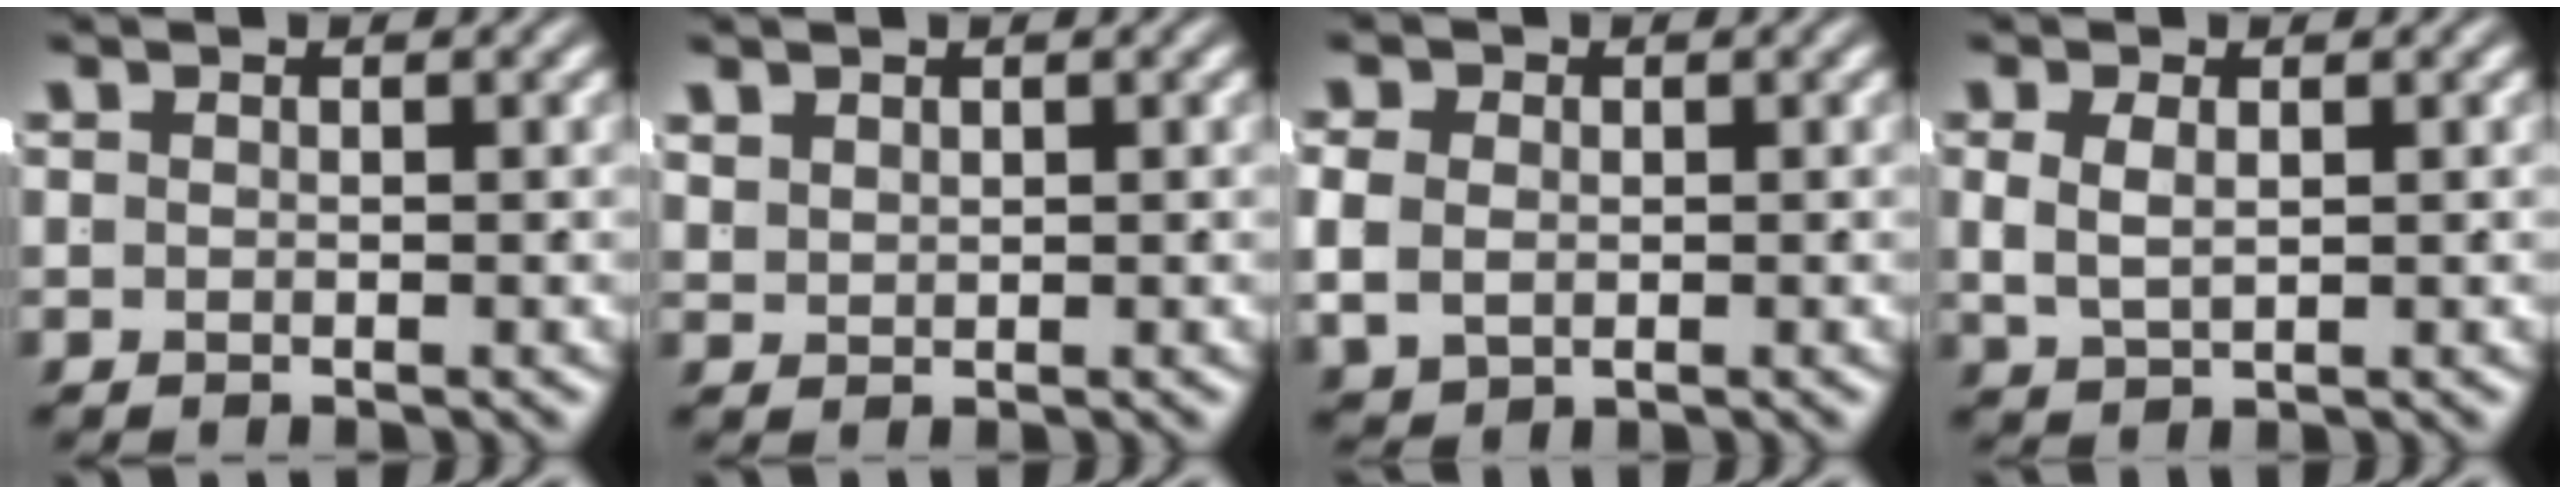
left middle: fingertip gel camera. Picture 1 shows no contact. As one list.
[{"total": 1.1, "force": [1.1, -0.2, 0.2], "torque": [0.007, 0.000, 0.031]}, {"total": 2.9, "force": [0.0, 2.3, 1.6], "torque": [-0.041, -0.013, 0.012]}, {"total": 2.3, "force": [0.6, 1.3, 1.8], "torque": [-0.033, -0.004, 0.019]}]